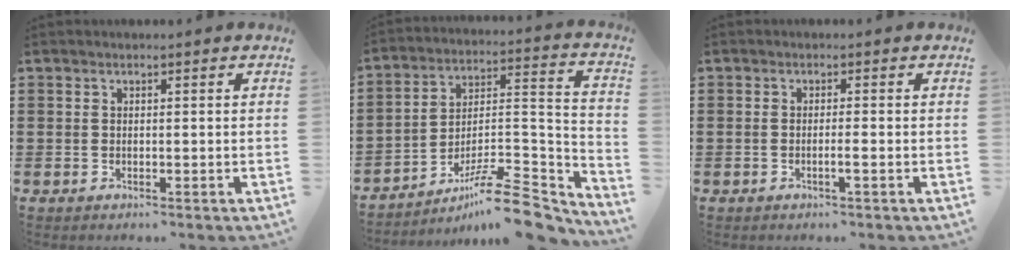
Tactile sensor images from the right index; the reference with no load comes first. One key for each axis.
{"total": 11.4, "fx": -9.1, "fy": 2.2, "fz": 6.5, "tx": -0.093, "ty": 0.029, "tz": -0.170}
{"total": 1.5, "fx": -0.7, "fy": -0.2, "fz": 1.3, "tx": -0.022, "ty": -0.004, "tz": -0.013}